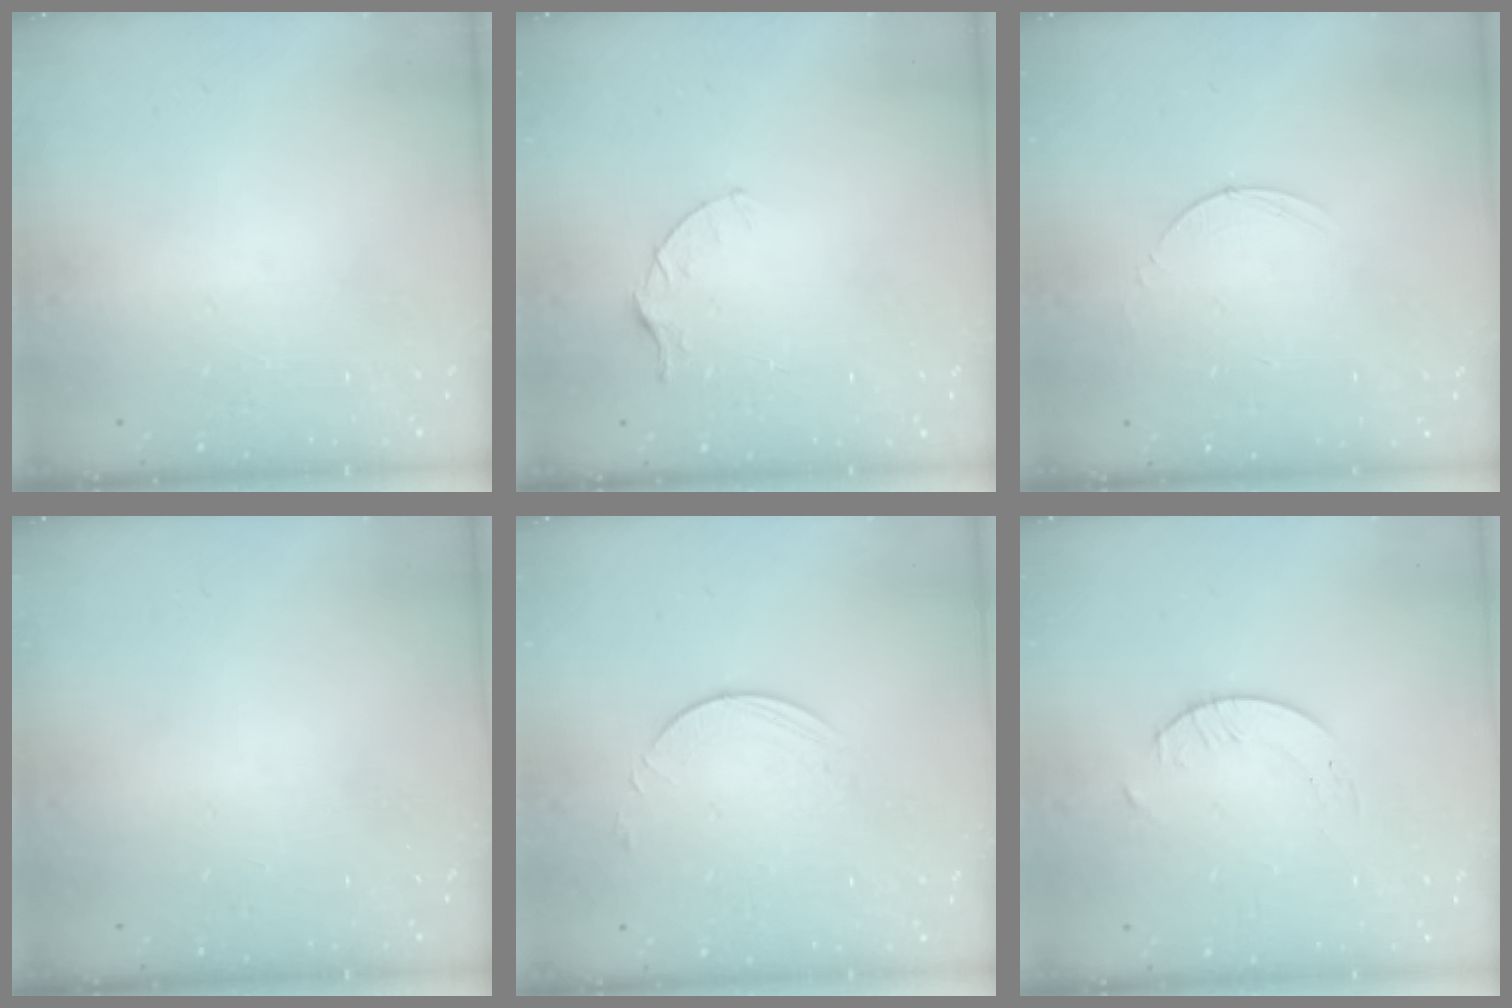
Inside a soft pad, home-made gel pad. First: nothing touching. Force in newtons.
{"total": 3.6, "press": 3.6, "slide": 0.4}
{"total": 2.8, "press": 2.8, "slide": 0.3}
{"total": 0.0}
{"total": 4.8, "press": 4.8, "slide": 0.5}
{"total": 1.7, "press": 1.7, "slide": 0.2}